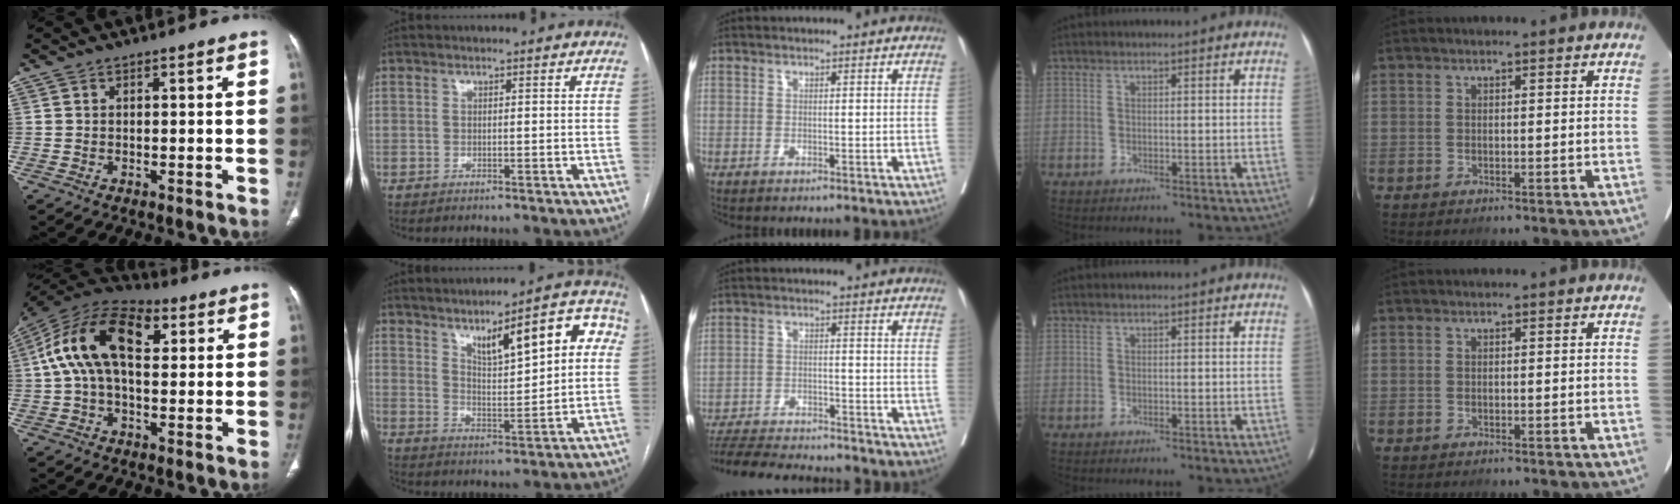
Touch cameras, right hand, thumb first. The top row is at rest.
{"thumb": {"total": 17.3, "force": [3.9, 9.5, 13.9], "torque": [-0.252, 0.037, 0.060]}, "index": {"total": 12.8, "force": [5.1, 3.4, 11.2], "torque": [-0.154, 0.020, 0.079]}, "middle": {"total": 17.0, "force": [-15.6, 2.5, 6.2], "torque": [-0.122, -0.017, -0.223]}}